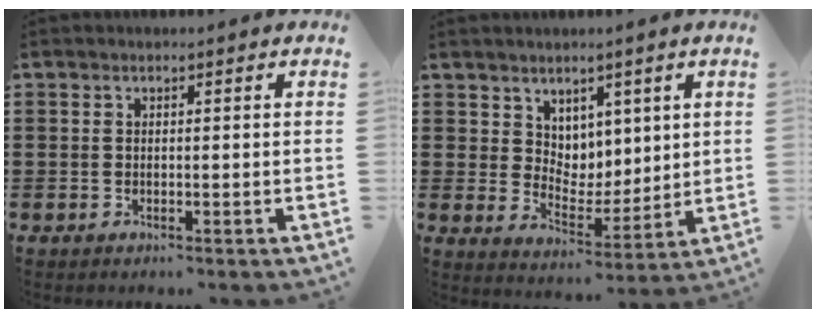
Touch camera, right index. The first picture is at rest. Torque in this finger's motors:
{"motor_torque": [-0.15, 0.18, 0.11, 0.02]}